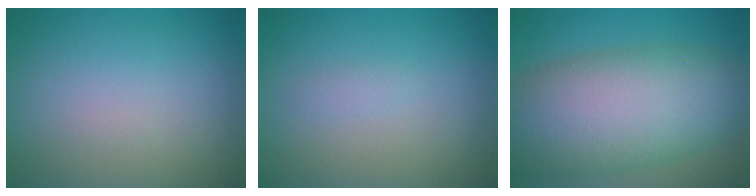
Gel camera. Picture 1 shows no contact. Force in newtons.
{"total": 0.6, "press": 0.6, "slide": 0.1}
{"total": 12.2, "press": 12.2, "slide": 0.4}